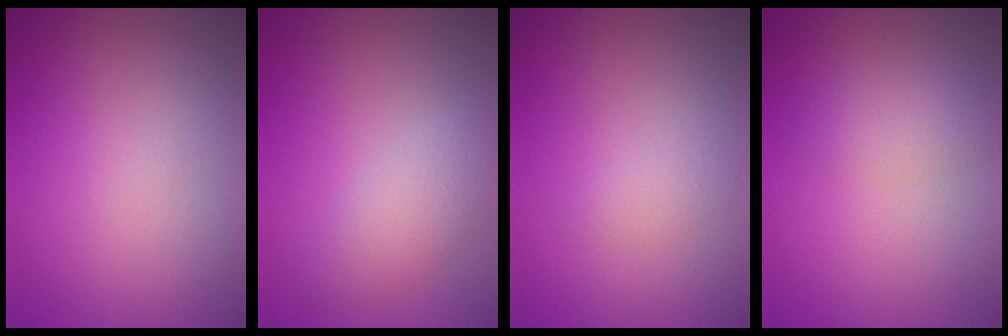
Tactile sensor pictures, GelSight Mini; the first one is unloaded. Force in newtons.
{"total": 3.1, "press": 3.1, "slide": 0.1}
{"total": 0.9, "press": 0.9, "slide": 0.1}
{"total": 2.2, "press": 2.2, "slide": 0.1}